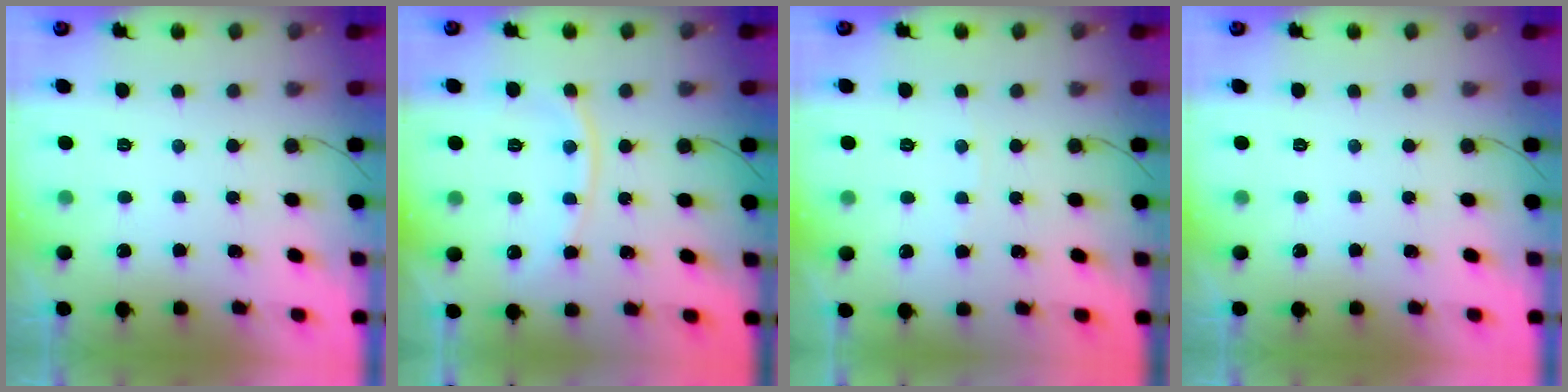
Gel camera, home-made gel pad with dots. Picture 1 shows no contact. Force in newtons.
{"total": 9.6, "press": 9.6, "slide": 1.2}
{"total": 2.3, "press": 2.3, "slide": 0.3}
{"total": 0.0}